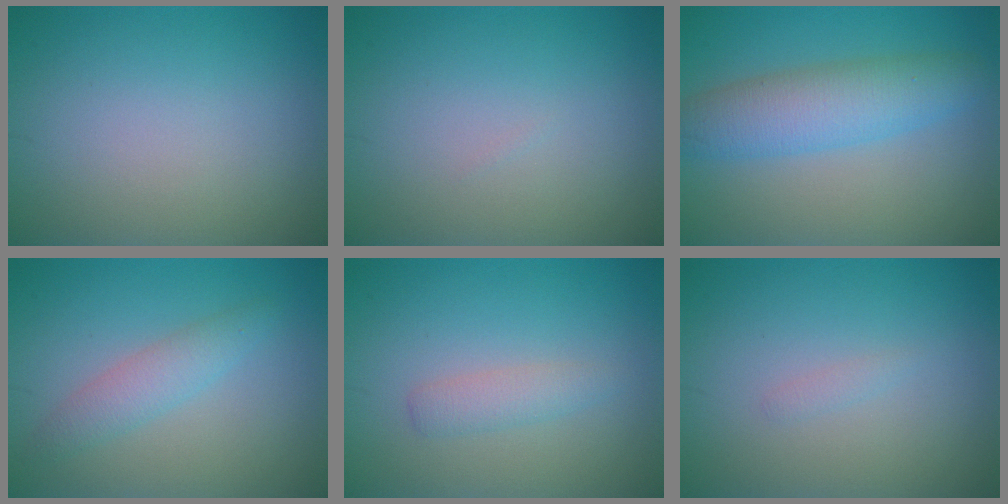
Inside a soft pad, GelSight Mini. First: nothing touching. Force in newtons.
{"total": 0.0}
{"total": 5.4, "press": 5.4, "slide": 0.1}
{"total": 2.4, "press": 2.4, "slide": 0.1}
{"total": 1.7, "press": 1.7, "slide": 0.1}
{"total": 0.5, "press": 0.5, "slide": 0.0}